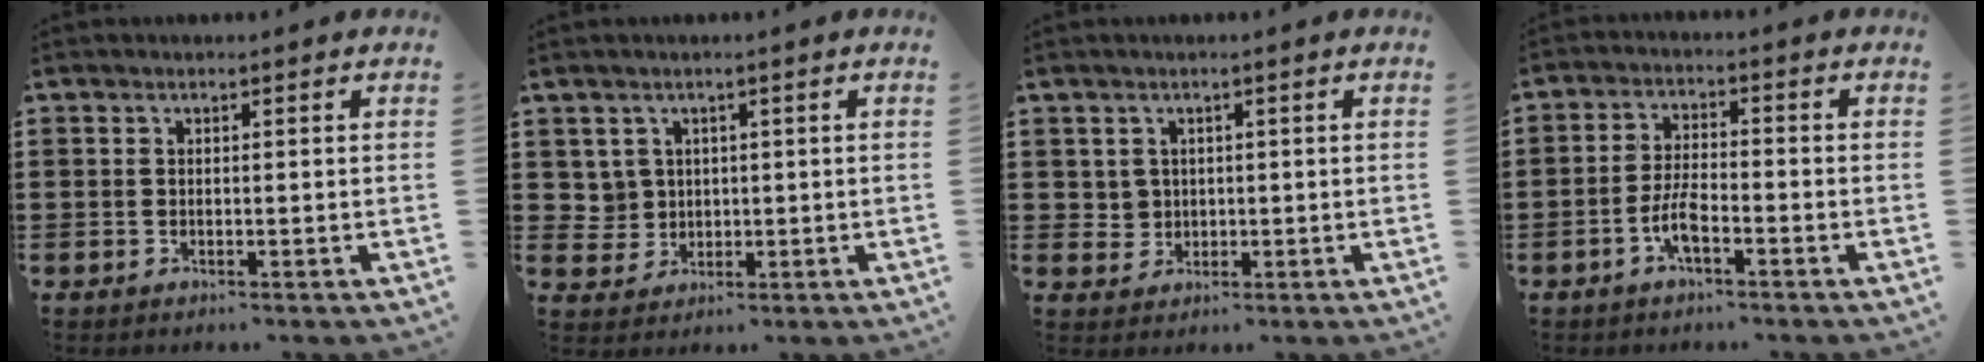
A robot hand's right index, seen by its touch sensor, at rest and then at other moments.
{"total": 2.9, "force": [1.1, 2.7, 0.5], "torque": [-0.024, 0.009, 0.020]}
{"total": 1.9, "force": [0.6, 1.8, 0.3], "torque": [-0.014, 0.008, 0.011]}
{"total": 5.0, "force": [-2.5, 1.3, 4.1], "torque": [-0.097, -0.003, -0.052]}